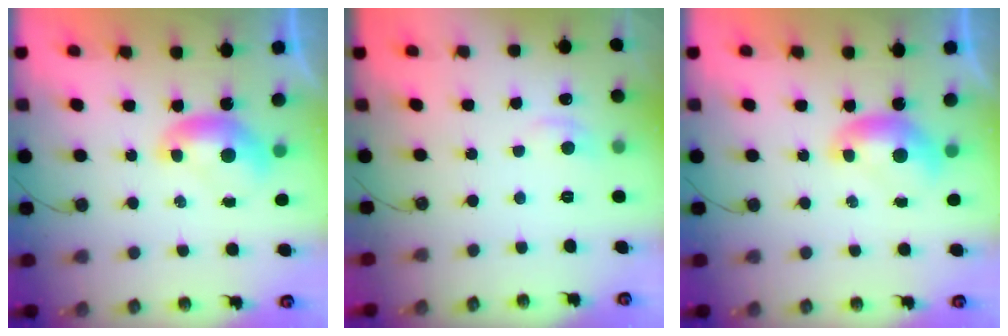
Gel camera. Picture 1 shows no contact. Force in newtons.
{"total": 1.2, "press": 0.9, "slide": 0.8}
{"total": 0.0}